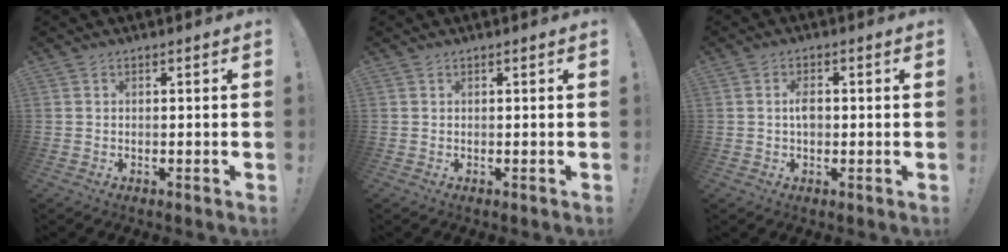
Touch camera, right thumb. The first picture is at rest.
{"total": 0.0}
{"total": 3.3, "force": [-0.3, 2.0, 2.6], "torque": [-0.048, 0.009, -0.005]}